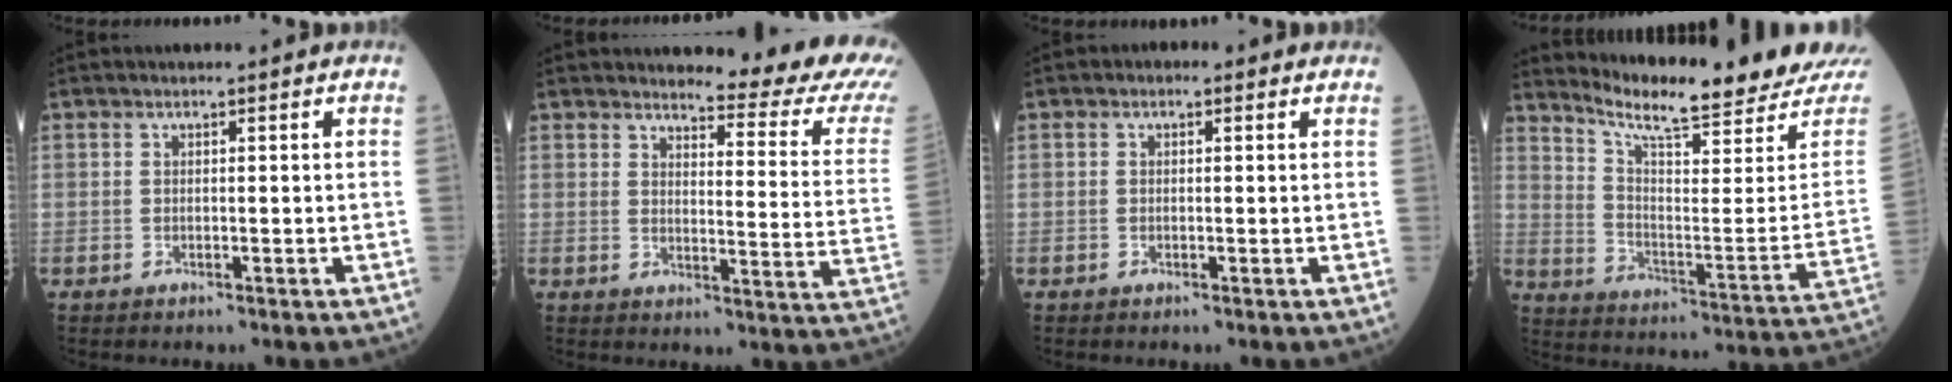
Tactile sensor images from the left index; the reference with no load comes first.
{"total": 14.7, "force": [13.9, 0.4, 5.0], "torque": [-0.055, -0.096, 0.141]}
{"total": 0.9, "force": [0.3, 0.8, 0.4], "torque": [-0.005, 0.007, -0.005]}
{"total": 17.8, "force": [16.7, -0.9, 6.3], "torque": [-0.121, -0.086, 0.237]}